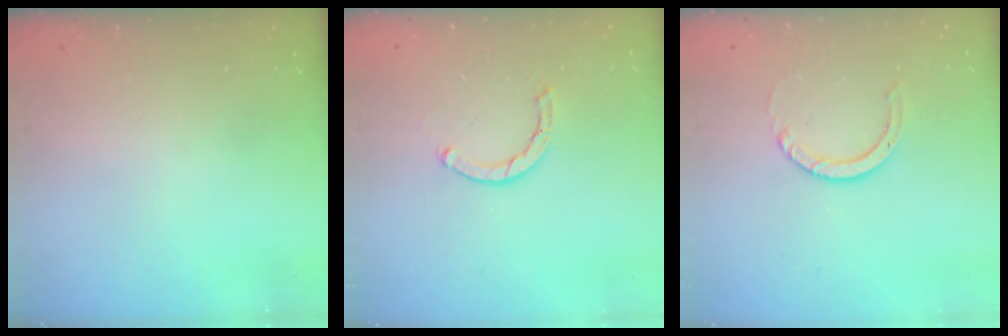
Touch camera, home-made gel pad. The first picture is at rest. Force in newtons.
{"total": 1.6, "press": 1.6, "slide": 0.1}
{"total": 3.8, "press": 3.8, "slide": 0.3}